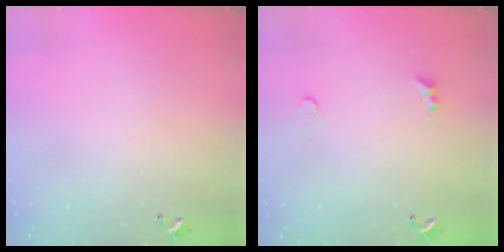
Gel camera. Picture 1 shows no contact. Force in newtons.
{"total": 1.9, "press": 1.8, "slide": 0.5}